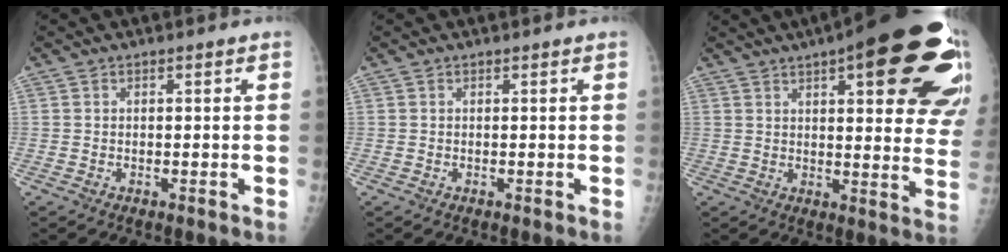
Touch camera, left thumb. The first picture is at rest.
{"total": 0.0}
{"total": 29.8, "force": [14.5, 9.0, 24.5], "torque": [-0.213, -0.011, 0.188]}